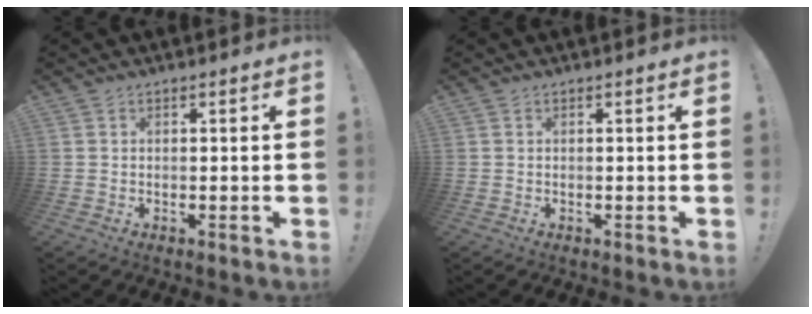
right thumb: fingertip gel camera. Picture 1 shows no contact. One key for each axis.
{"total": 0.0}